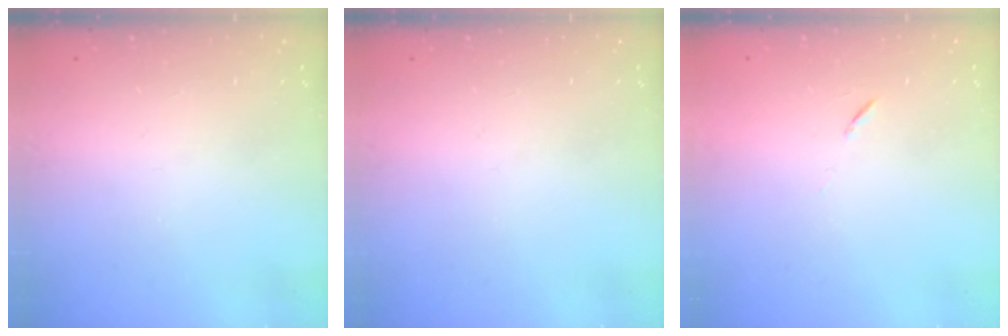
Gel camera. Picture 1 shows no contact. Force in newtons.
{"total": 0.0}
{"total": 5.8, "press": 5.4, "slide": 2.1}